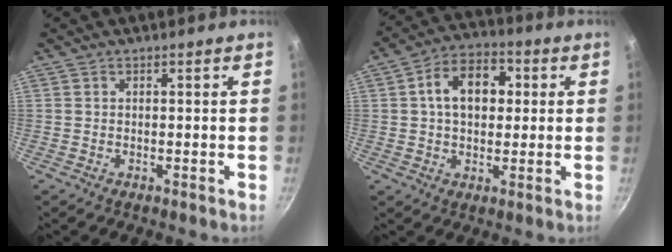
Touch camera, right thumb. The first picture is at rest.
{"total": 11.4, "force": [1.9, 7.9, 8.1], "torque": [-0.094, 0.018, 0.018]}